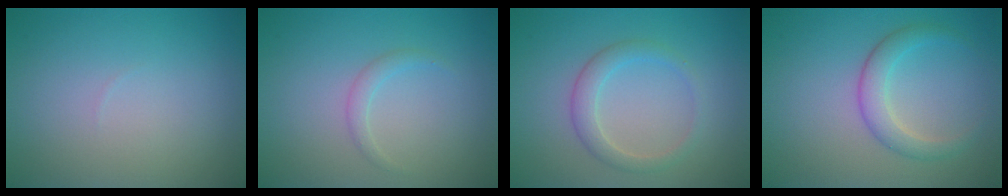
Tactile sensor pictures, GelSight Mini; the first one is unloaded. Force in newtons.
{"total": 1.1, "press": 1.1, "slide": 0.1}
{"total": 2.2, "press": 2.2, "slide": 0.1}
{"total": 2.7, "press": 2.7, "slide": 0.1}